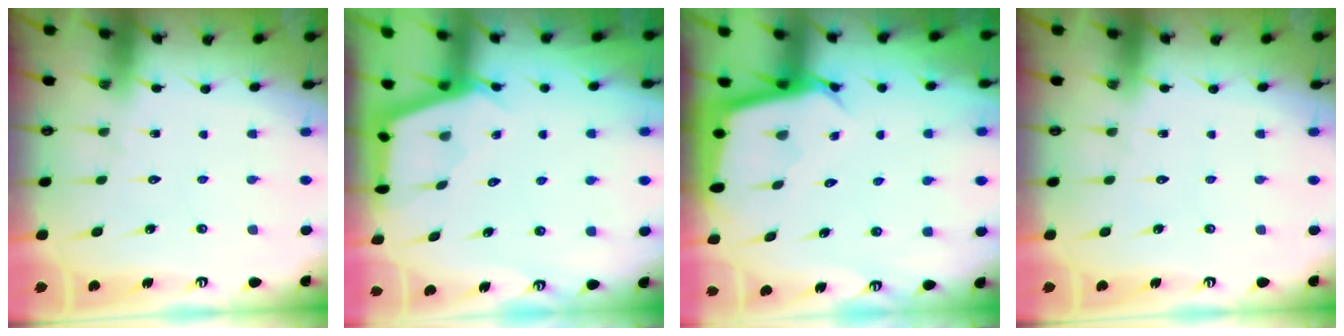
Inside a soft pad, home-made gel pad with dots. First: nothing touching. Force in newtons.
{"total": 2.6, "press": 2.6, "slide": 0.3}
{"total": 2.8, "press": 2.8, "slide": 0.0}
{"total": 0.0}